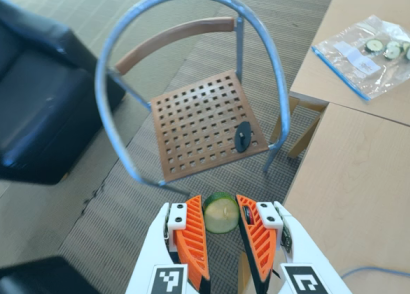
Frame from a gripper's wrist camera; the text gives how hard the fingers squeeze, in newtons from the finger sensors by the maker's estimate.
{"total": 8.1, "left": 7.8, "right": 8.4}